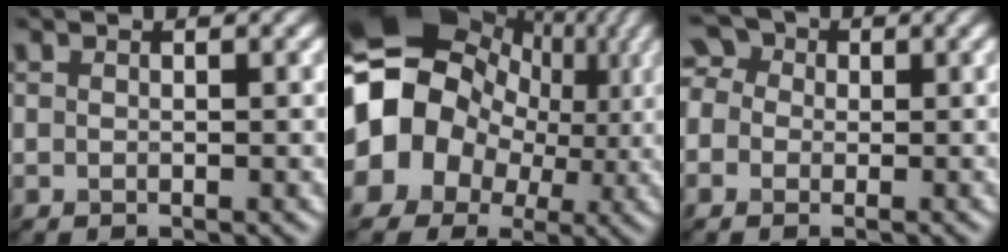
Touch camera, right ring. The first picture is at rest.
{"total": 15.7, "force": [2.2, 13.6, 7.6], "torque": [-0.174, 0.023, 0.046]}
{"total": 3.7, "force": [-0.2, 3.3, 1.5], "torque": [-0.052, 0.029, -0.008]}